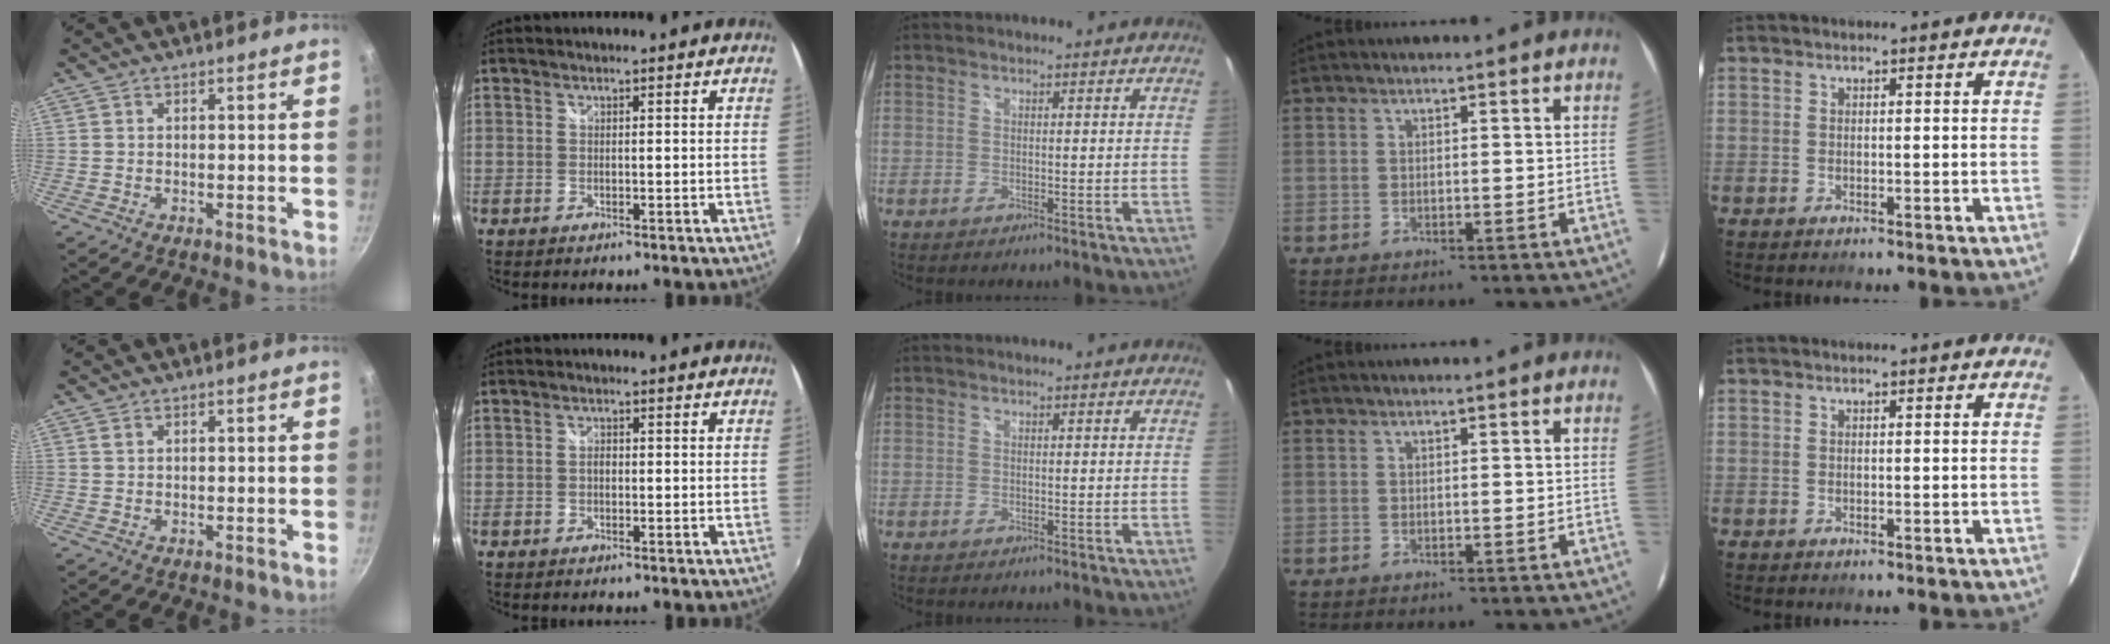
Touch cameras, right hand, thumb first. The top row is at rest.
{"thumb": {"total": 0.5, "force": [0.3, 0.3, 0.3], "torque": [-0.006, -0.001, 0.007]}, "index": {"total": 1.0, "force": [-0.2, 0.7, 0.7], "torque": [-0.011, 0.004, -0.005]}}